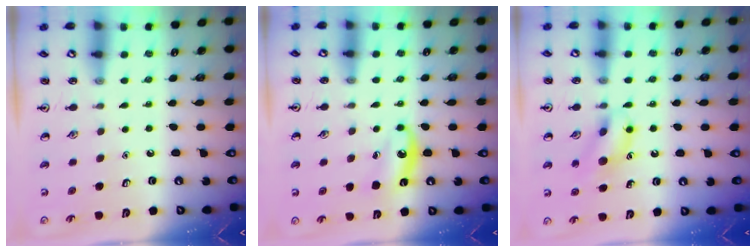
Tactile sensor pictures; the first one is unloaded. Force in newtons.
{"total": 6.8, "press": 6.5, "slide": 2.0}
{"total": 10.1, "press": 10.0, "slide": 1.3}